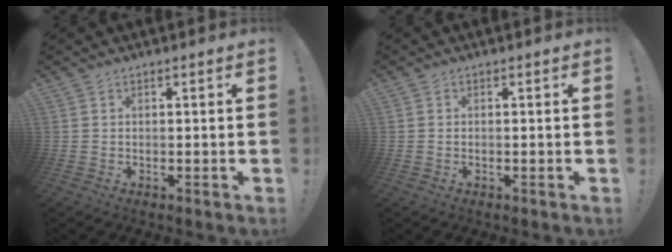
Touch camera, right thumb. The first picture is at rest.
{"total": 0.0}